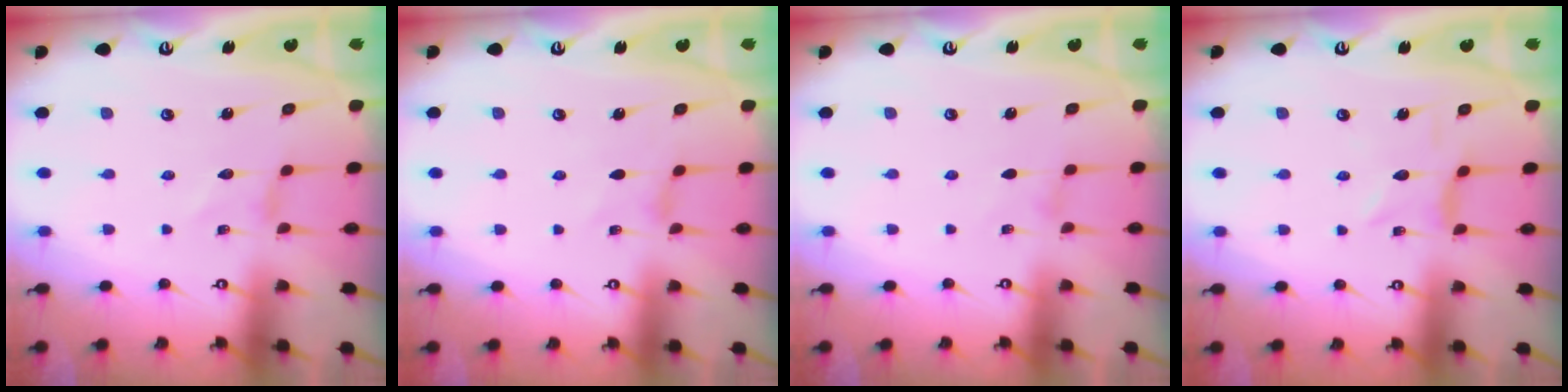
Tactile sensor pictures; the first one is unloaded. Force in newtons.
{"total": 0.0}
{"total": 0.0}
{"total": 1.2, "press": 1.2, "slide": 0.1}